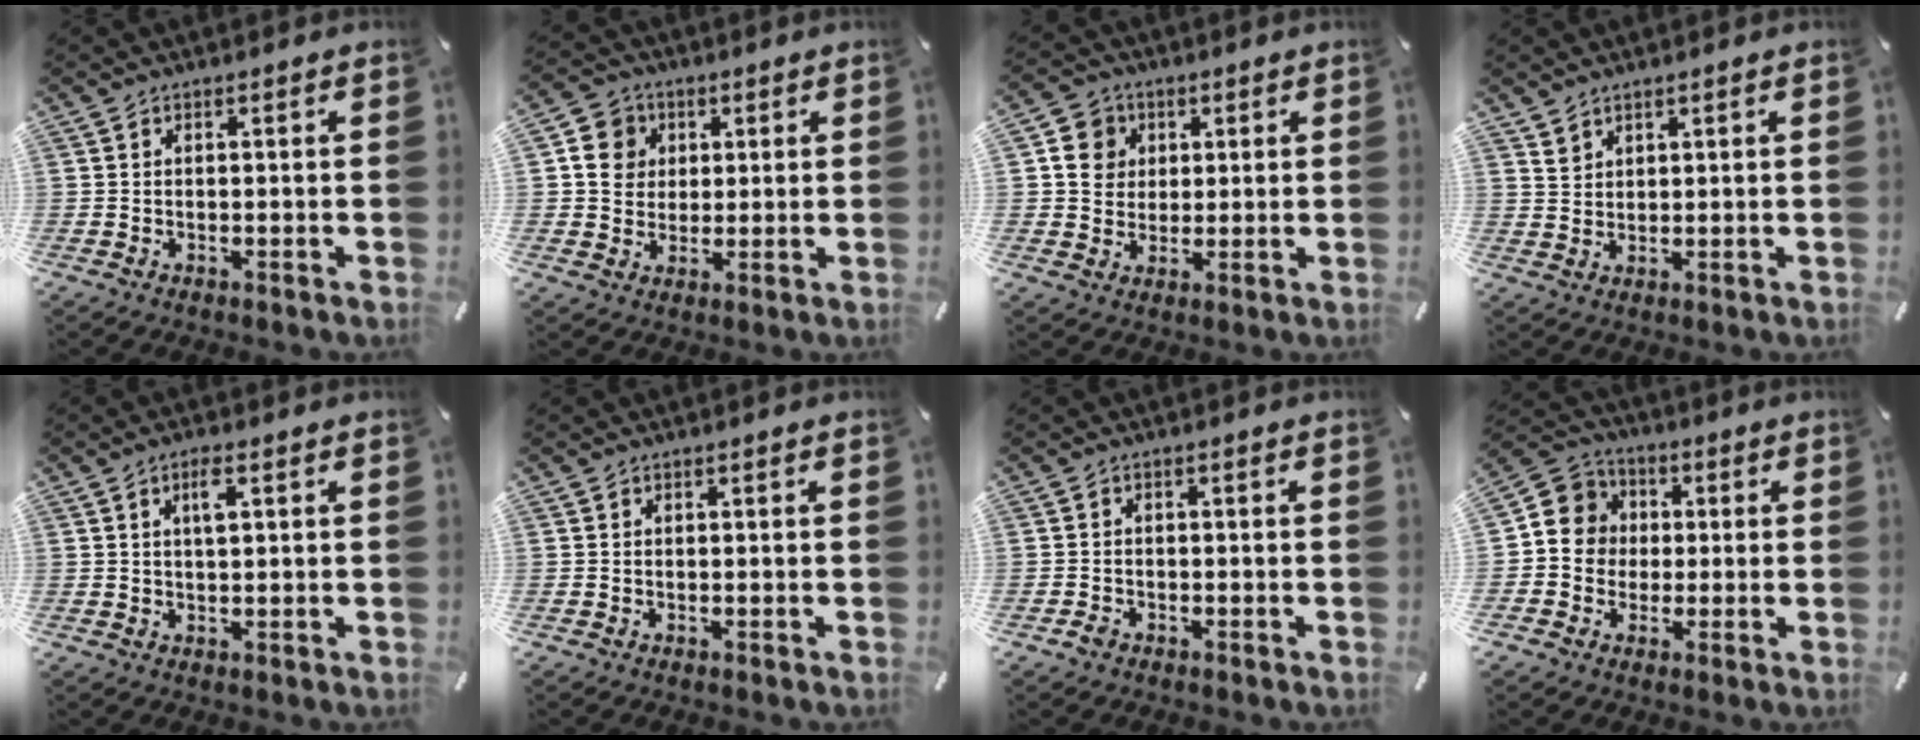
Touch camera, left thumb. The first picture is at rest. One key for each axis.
{"total": 7.0, "fx": 1.6, "fy": 6.6, "fz": 1.6, "tx": -0.022, "ty": 0.003, "tz": 0.031}
{"total": 6.7, "fx": 1.8, "fy": 6.3, "fz": 1.4, "tx": -0.018, "ty": 0.003, "tz": 0.033}
{"total": 2.4, "fx": 1.9, "fy": 1.5, "fz": 0.0, "tx": -0.005, "ty": -0.004, "tz": 0.041}
{"total": 3.5, "fx": 1.3, "fy": 1.0, "fz": 3.1, "tx": -0.066, "ty": 0.008, "tz": 0.019}
{"total": 0.0}
{"total": 1.5, "fx": -1.1, "fy": 0.9, "fz": 0.5, "tx": -0.009, "ty": 0.005, "tz": -0.023}
{"total": 8.1, "fx": -0.5, "fy": 8.0, "fz": 0.9, "tx": -0.021, "ty": 0.009, "tz": -0.009}